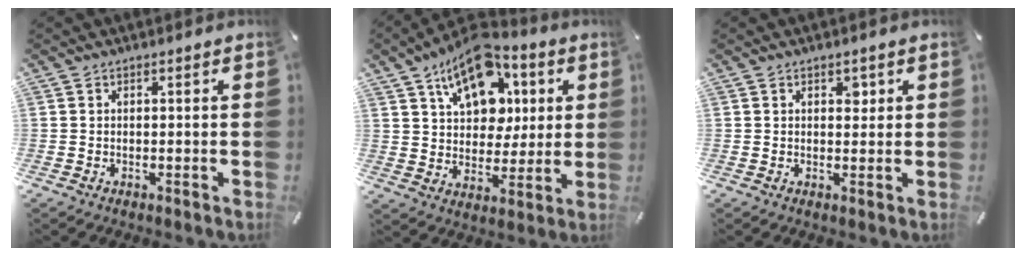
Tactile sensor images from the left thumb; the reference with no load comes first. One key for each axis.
{"total": 16.9, "fx": 8.5, "fy": 11.2, "fz": 9.4, "tx": -0.152, "ty": -0.033, "tz": 0.152}
{"total": 2.2, "fx": 1.0, "fy": 1.6, "fz": 1.2, "tx": -0.002, "ty": -0.006, "tz": 0.011}